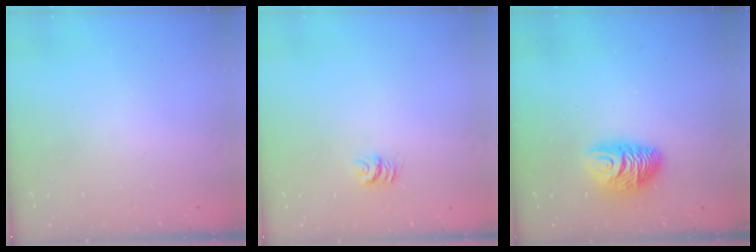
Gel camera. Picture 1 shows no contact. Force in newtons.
{"total": 5.1, "press": 5.1, "slide": 0.3}
{"total": 9.0, "press": 9.0, "slide": 0.5}